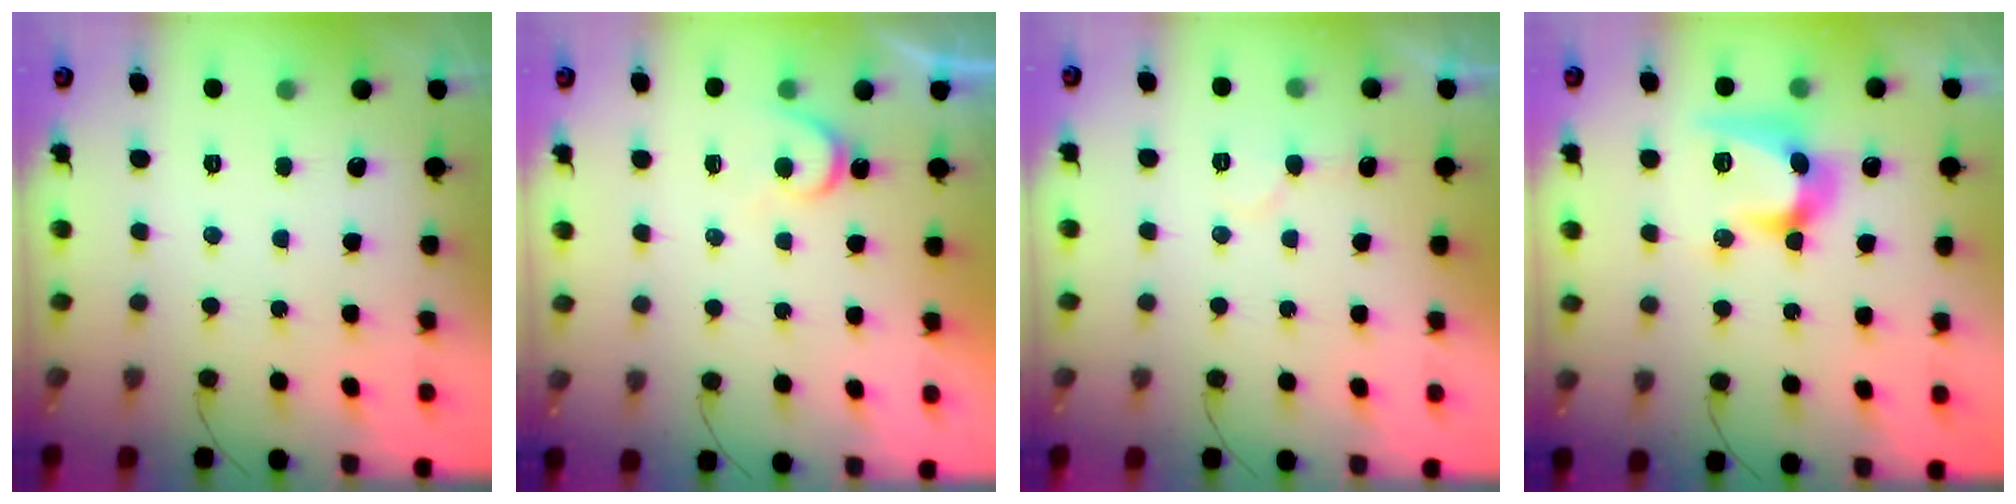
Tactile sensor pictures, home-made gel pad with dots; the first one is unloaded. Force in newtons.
{"total": 5.1, "press": 5.0, "slide": 0.4}
{"total": 7.2, "press": 7.2, "slide": 0.4}
{"total": 14.4, "press": 14.3, "slide": 0.7}